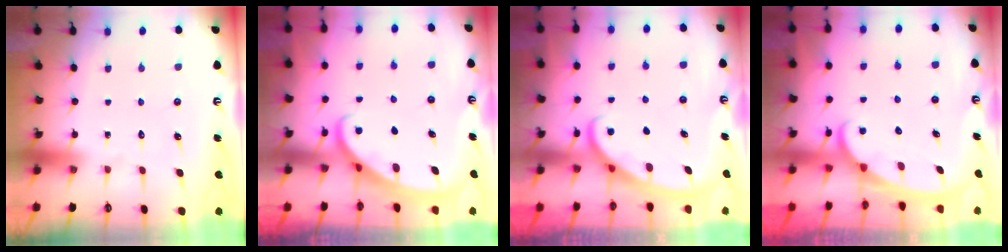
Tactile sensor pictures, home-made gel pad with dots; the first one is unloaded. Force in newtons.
{"total": 2.4, "press": 2.4, "slide": 0.2}
{"total": 2.8, "press": 2.8, "slide": 0.3}
{"total": 2.5, "press": 2.5, "slide": 0.4}